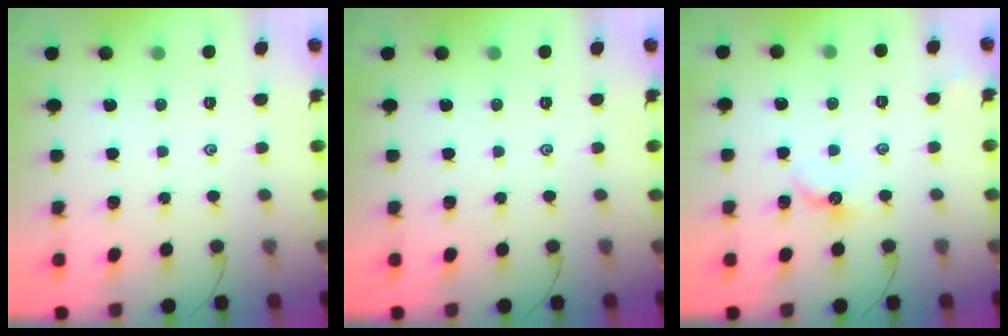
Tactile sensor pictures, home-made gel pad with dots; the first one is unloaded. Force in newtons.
{"total": 0.0}
{"total": 5.4, "press": 5.4, "slide": 0.6}